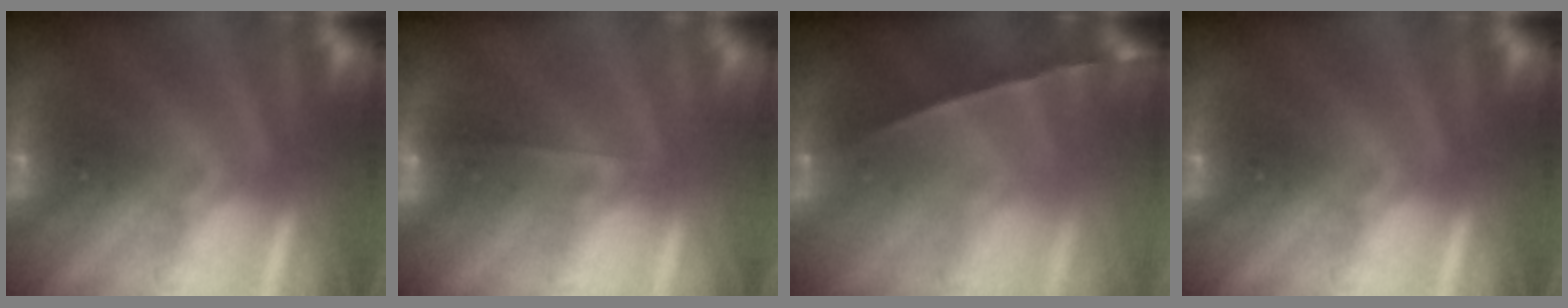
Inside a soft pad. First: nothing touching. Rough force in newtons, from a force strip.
{"total": 2.0}
{"total": 1.5}
{"total": 0.0}